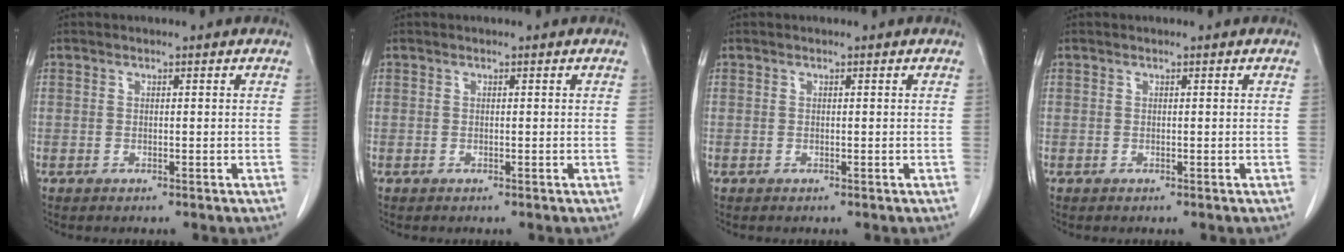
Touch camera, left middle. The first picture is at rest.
{"total": 0.0}
{"total": 0.0}
{"total": 0.0}